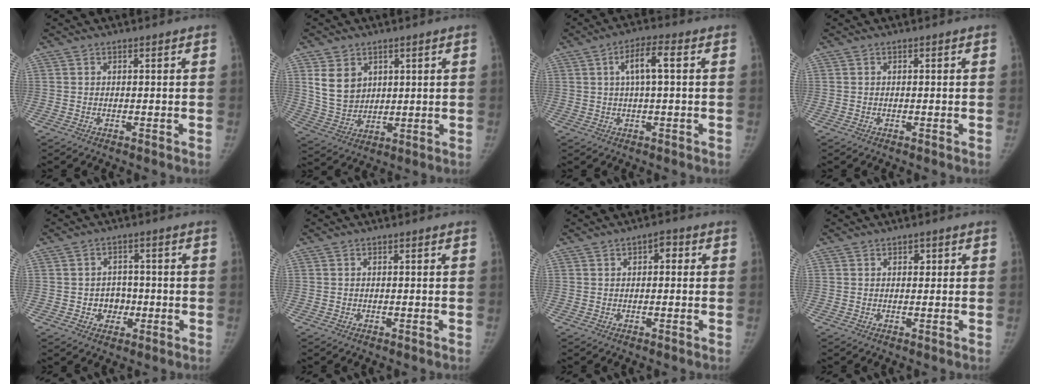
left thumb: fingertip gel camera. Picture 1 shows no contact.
{"total": 8.4, "force": [3.3, 6.4, 4.3], "torque": [-0.059, -0.018, 0.078]}
{"total": 5.9, "force": [1.2, 1.6, 5.6], "torque": [-0.111, 0.017, 0.019]}
{"total": 0.0}
{"total": 5.0, "force": [-1.1, 4.4, 2.1], "torque": [0.001, 0.011, -0.016]}
{"total": 0.0}
{"total": 2.8, "force": [0.7, 1.7, 2.0], "torque": [-0.016, 0.006, 0.003]}
{"total": 1.4, "force": [0.5, 1.1, 0.7], "torque": [0.000, 0.000, 0.004]}